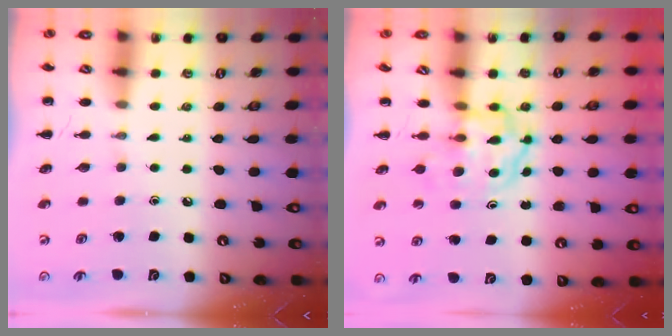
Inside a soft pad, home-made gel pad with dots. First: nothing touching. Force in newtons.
{"total": 3.7, "press": 3.6, "slide": 0.4}